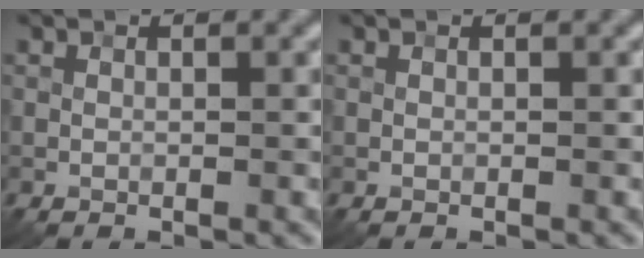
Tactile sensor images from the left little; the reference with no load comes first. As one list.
[{"total": 0.0}]